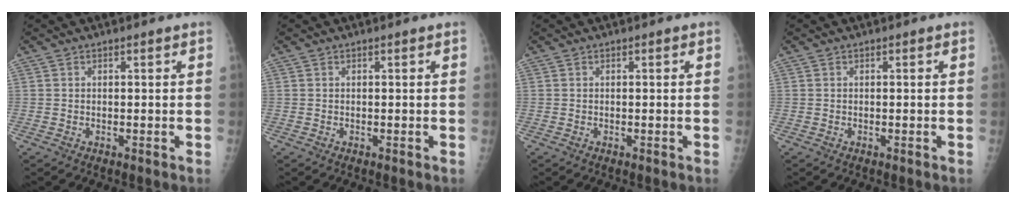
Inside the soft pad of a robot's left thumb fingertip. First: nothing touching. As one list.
[{"total": 0.0}, {"total": 0.0}, {"total": 0.0}]